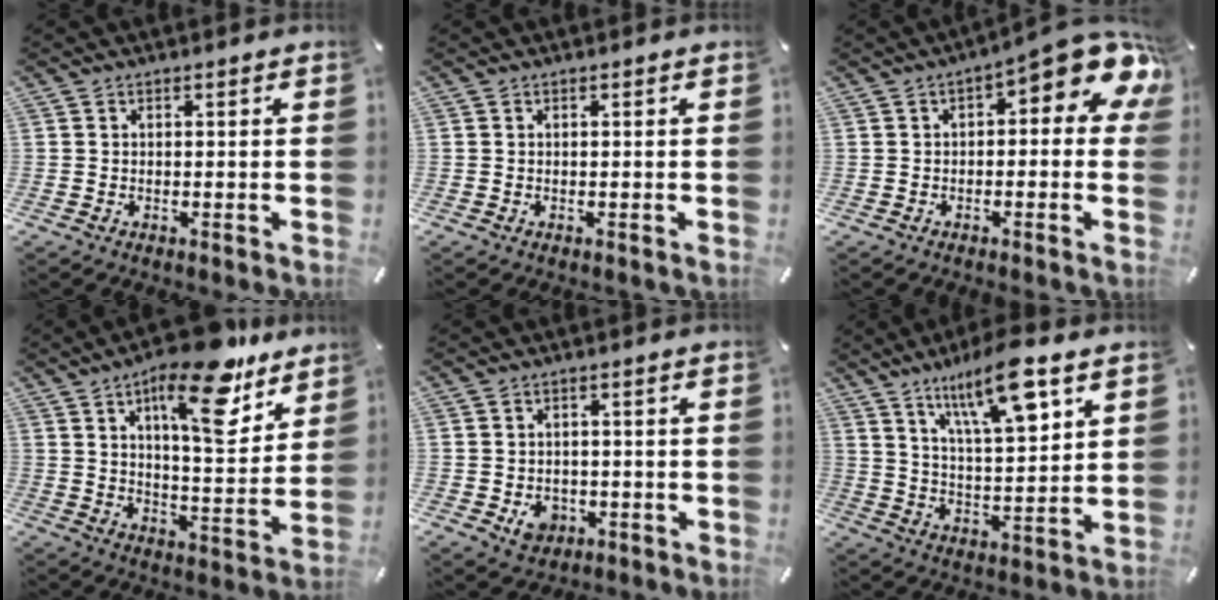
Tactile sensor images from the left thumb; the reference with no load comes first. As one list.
[{"total": 0.0}, {"total": 10.5, "force": [4.2, 3.6, 8.9], "torque": [-0.113, -0.036, 0.069]}, {"total": 18.5, "force": [11.3, 6.7, 13.1], "torque": [-0.197, -0.060, 0.180]}, {"total": 5.1, "force": [-1.6, 4.2, 2.5], "torque": [-0.038, -0.002, -0.030]}, {"total": 15.0, "force": [9.8, 4.2, 10.7], "torque": [-0.195, -0.044, 0.160]}]